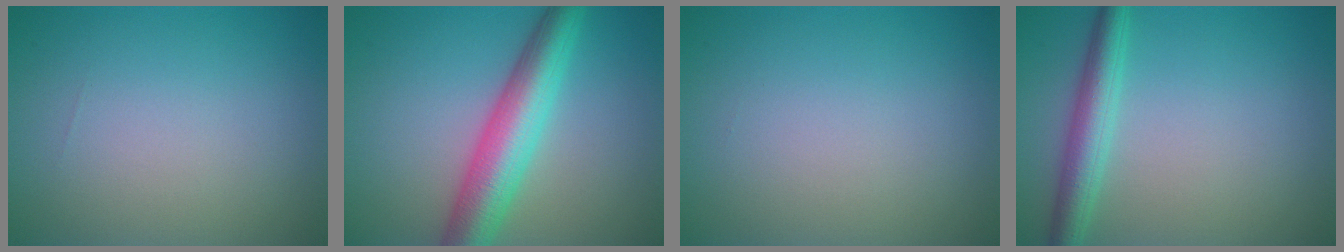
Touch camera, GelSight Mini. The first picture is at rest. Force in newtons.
{"total": 6.8, "press": 6.8, "slide": 0.2}
{"total": 0.0}
{"total": 3.6, "press": 3.6, "slide": 0.1}